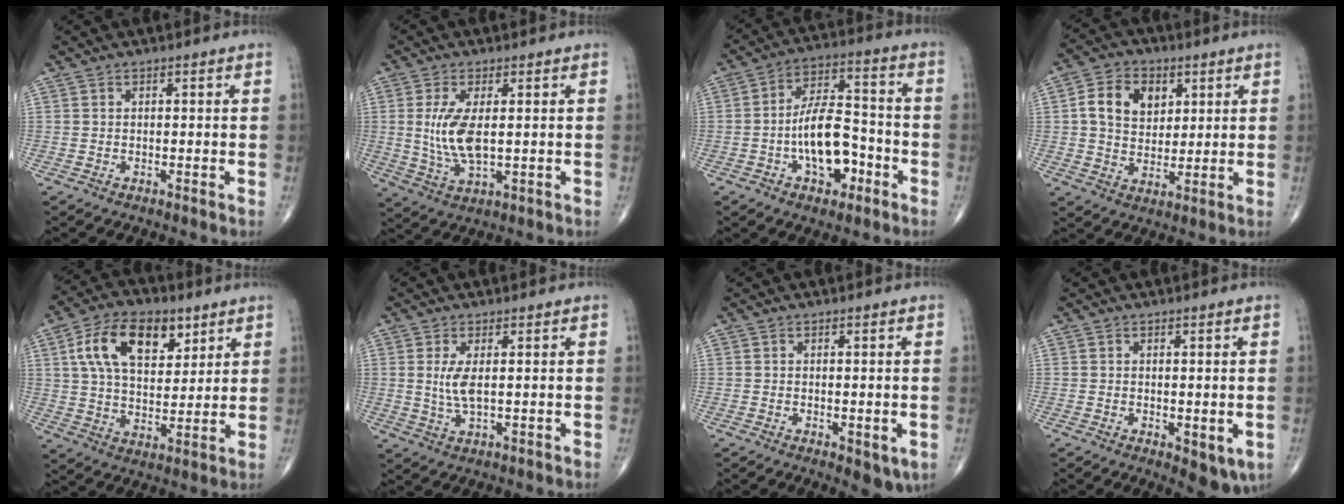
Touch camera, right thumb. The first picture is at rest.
{"total": 8.2, "force": [0.8, 3.4, 7.5], "torque": [-0.164, -0.013, 0.024]}
{"total": 12.4, "force": [-4.0, 6.5, 9.8], "torque": [-0.142, 0.041, -0.070]}
{"total": 10.2, "force": [2.9, 7.6, 6.1], "torque": [-0.077, -0.005, 0.051]}
{"total": 15.7, "force": [6.7, 8.9, 11.1], "torque": [-0.165, -0.014, 0.119]}
{"total": 4.1, "force": [0.7, 1.3, 3.8], "torque": [-0.088, -0.011, 0.020]}
{"total": 4.0, "force": [-1.1, 1.7, 3.4], "torque": [-0.032, -0.005, -0.008]}
{"total": 5.2, "force": [-1.3, 2.3, 4.5], "torque": [-0.045, -0.006, -0.009]}